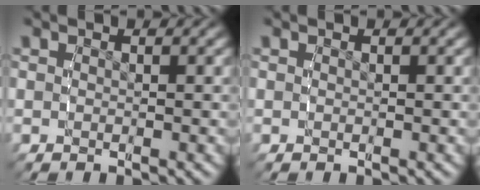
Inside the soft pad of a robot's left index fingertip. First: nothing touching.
{"total": 0.0}